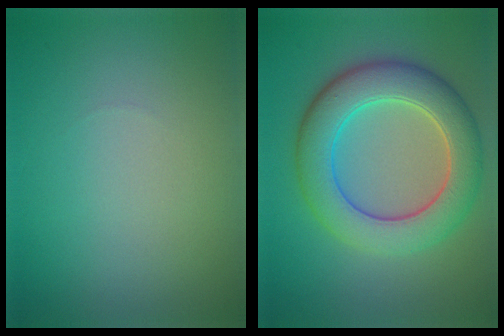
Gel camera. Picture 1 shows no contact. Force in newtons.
{"total": 7.7, "press": 7.7, "slide": 0.4}